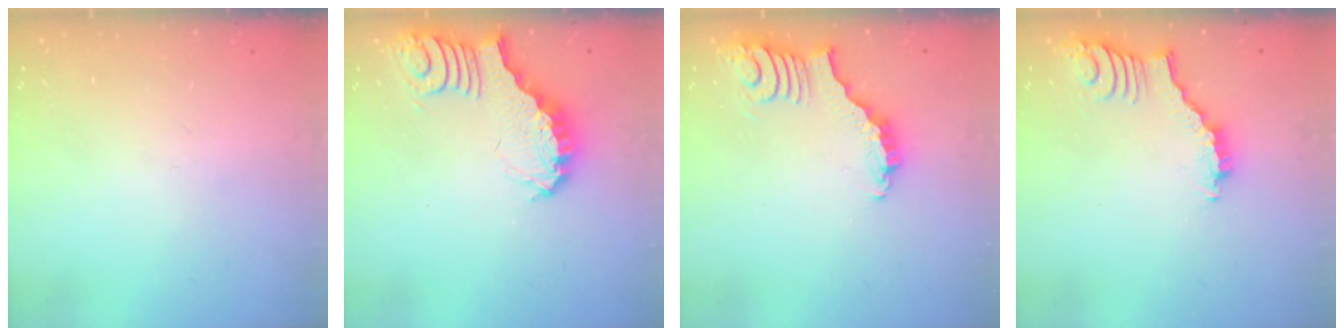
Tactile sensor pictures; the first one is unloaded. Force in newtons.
{"total": 3.8, "press": 3.7, "slide": 0.6}
{"total": 3.1, "press": 3.1, "slide": 0.6}
{"total": 3.5, "press": 3.5, "slide": 0.4}